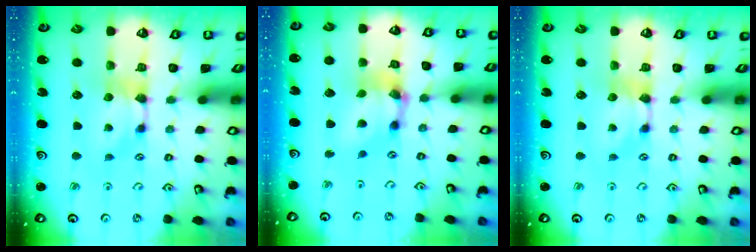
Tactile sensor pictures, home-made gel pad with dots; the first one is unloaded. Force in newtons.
{"total": 6.8, "press": 6.5, "slide": 2.0}
{"total": 0.0}